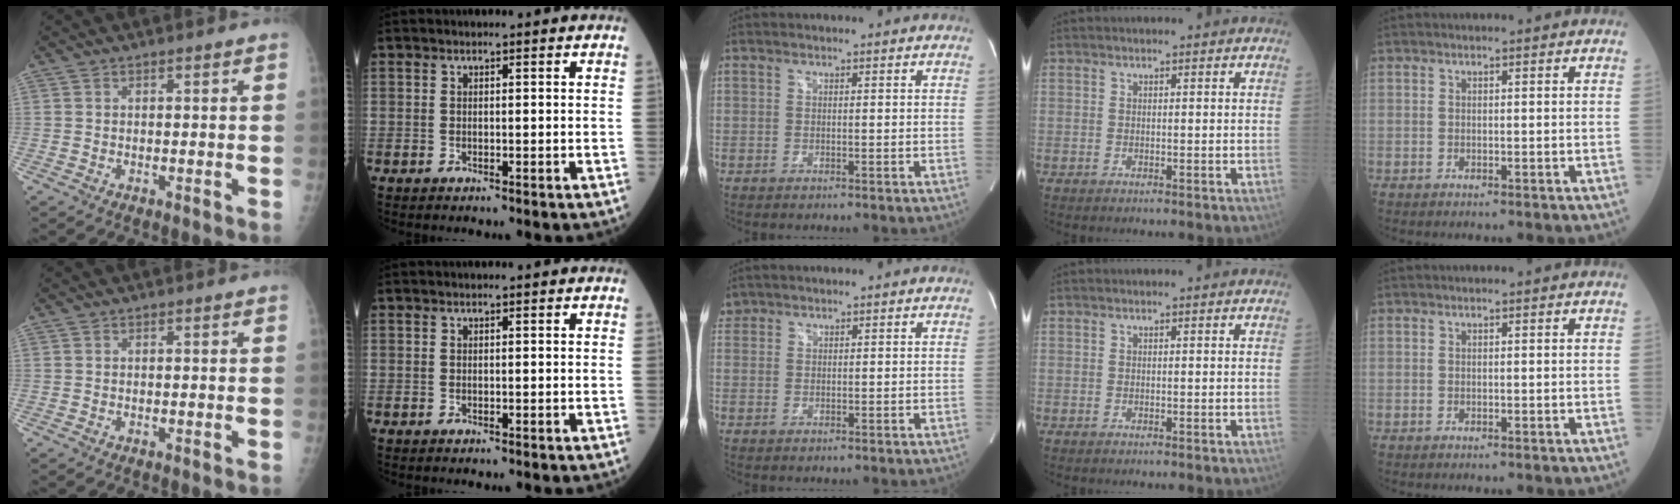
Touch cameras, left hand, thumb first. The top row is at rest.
{"middle": {"total": 1.8, "force": [1.4, 1.2, -0.1], "torque": [0.005, 0.013, 0.026]}}